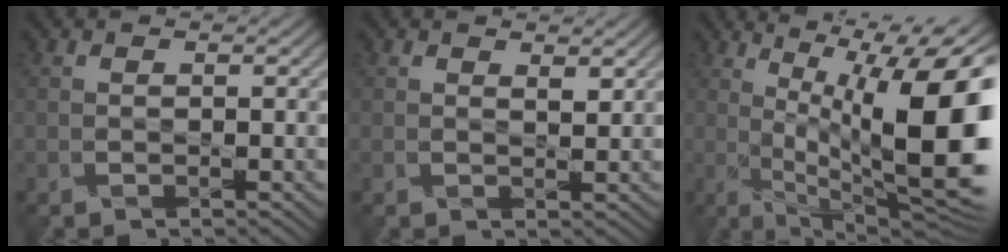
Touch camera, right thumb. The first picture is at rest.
{"total": 1.9, "force": [1.6, 0.5, 0.8], "torque": [-0.014, 0.000, 0.032]}
{"total": 17.1, "force": [1.9, 5.8, 16.0], "torque": [-0.222, 0.020, 0.040]}